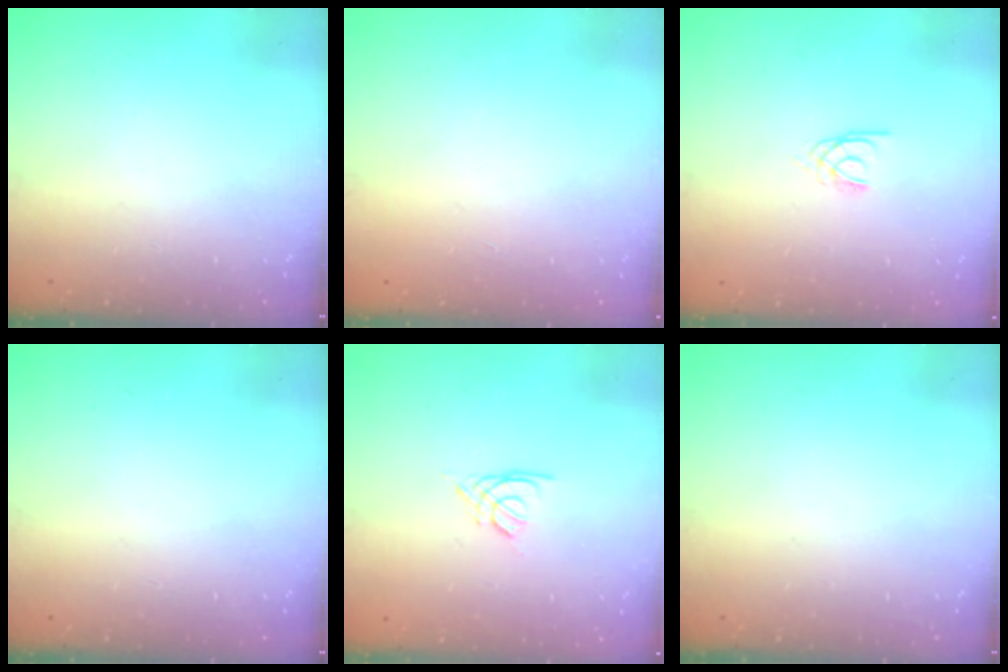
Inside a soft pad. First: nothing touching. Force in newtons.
{"total": 1.0, "press": 0.9, "slide": 0.3}
{"total": 1.9, "press": 1.9, "slide": 0.3}
{"total": 0.0}
{"total": 2.1, "press": 2.1, "slide": 0.4}
{"total": 0.0}